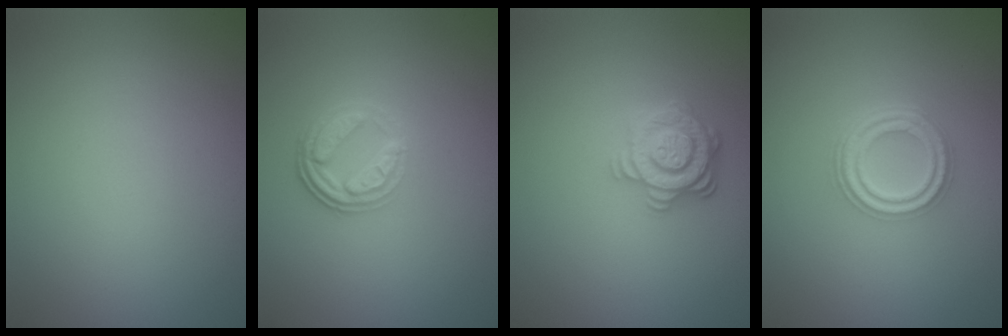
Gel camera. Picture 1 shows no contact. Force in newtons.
{"total": 3.4, "press": 2.7, "slide": 2.1}
{"total": 3.1, "press": 3.0, "slide": 0.9}
{"total": 4.0, "press": 3.1, "slide": 2.5}